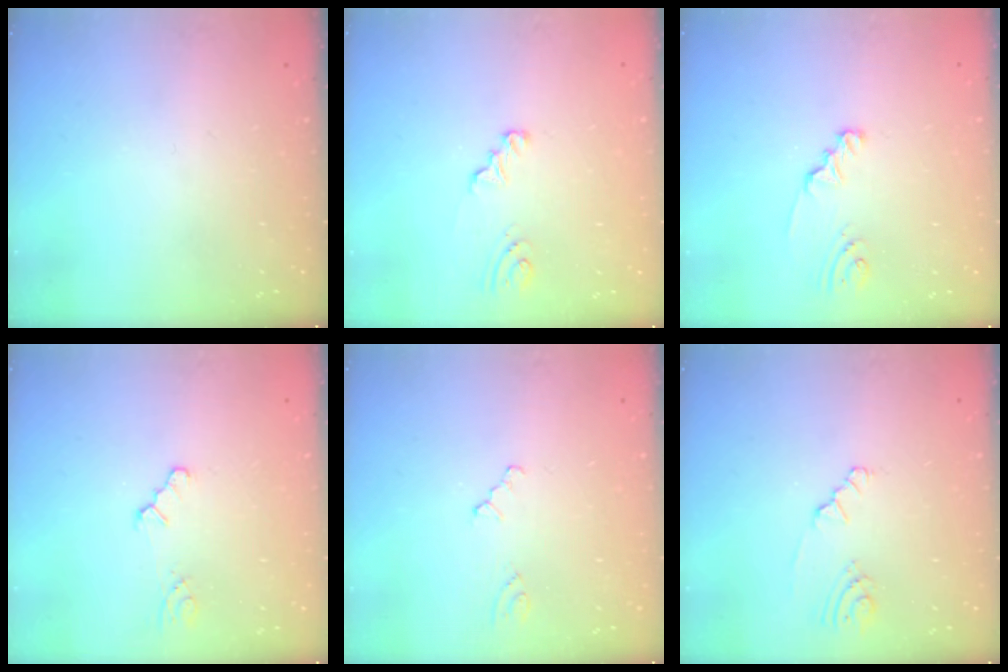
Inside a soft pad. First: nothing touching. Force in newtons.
{"total": 2.5, "press": 2.5, "slide": 0.3}
{"total": 2.3, "press": 2.3, "slide": 0.2}
{"total": 1.0, "press": 1.0, "slide": 0.2}
{"total": 0.9, "press": 0.9, "slide": 0.2}
{"total": 2.8, "press": 2.8, "slide": 0.5}